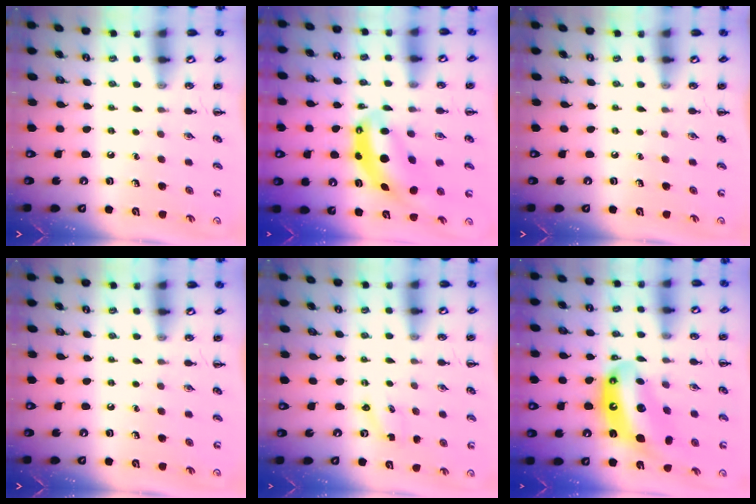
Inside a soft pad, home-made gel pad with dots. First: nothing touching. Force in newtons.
{"total": 9.2, "press": 8.9, "slide": 2.4}
{"total": 0.0}
{"total": 0.0}
{"total": 1.3, "press": 1.2, "slide": 0.4}
{"total": 15.4, "press": 14.7, "slide": 4.6}